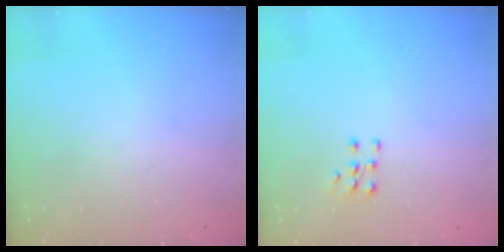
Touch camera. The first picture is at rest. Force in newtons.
{"total": 5.0, "press": 5.0, "slide": 0.6}